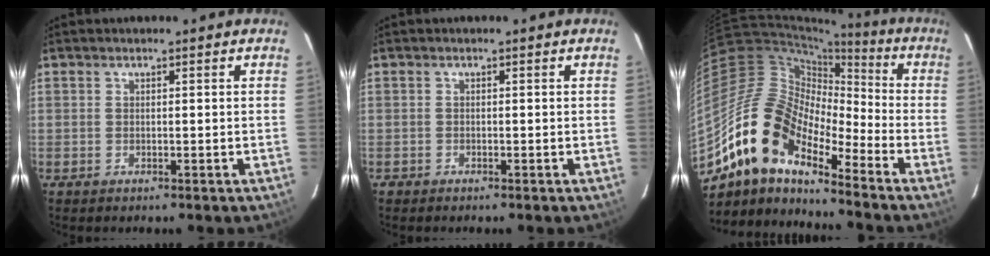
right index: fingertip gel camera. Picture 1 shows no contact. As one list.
[{"total": 0.8, "force": [-0.5, 0.5, -0.3], "torque": [0.001, 0.001, -0.010]}, {"total": 16.5, "force": [-12.0, 6.4, 9.3], "torque": [-0.156, -0.004, -0.242]}]